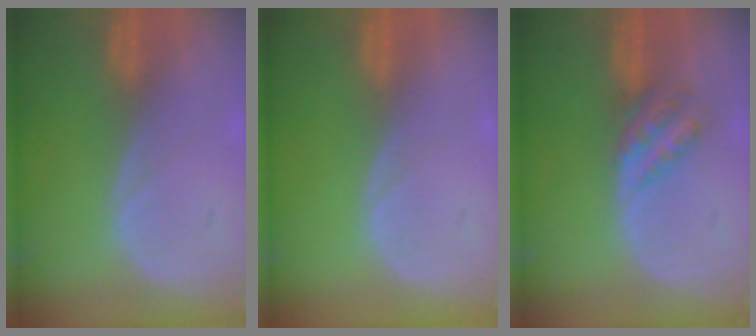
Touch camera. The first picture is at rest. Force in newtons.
{"total": 0.0}
{"total": 4.7, "press": 4.3, "slide": 1.9}